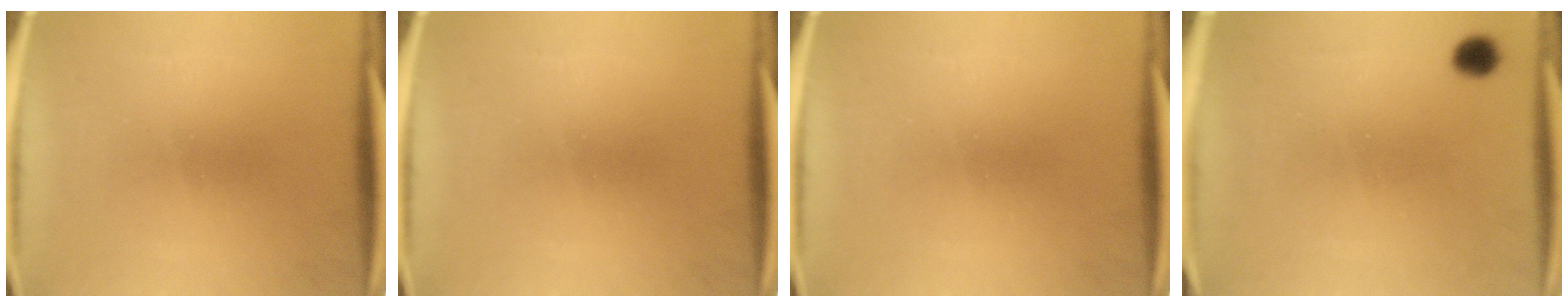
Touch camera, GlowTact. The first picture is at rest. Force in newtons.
{"total": 0.0}
{"total": 0.0}
{"total": 2.2}